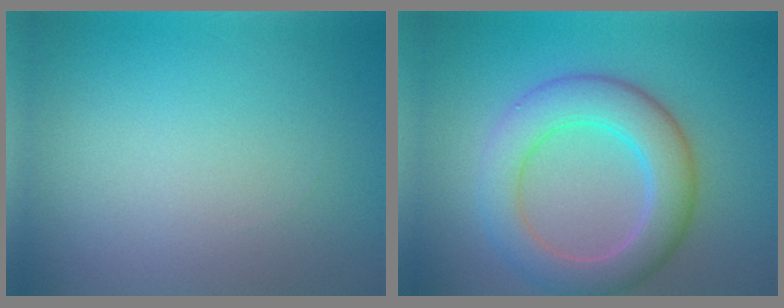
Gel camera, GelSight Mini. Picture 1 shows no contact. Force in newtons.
{"total": 6.5, "press": 6.5, "slide": 0.3}